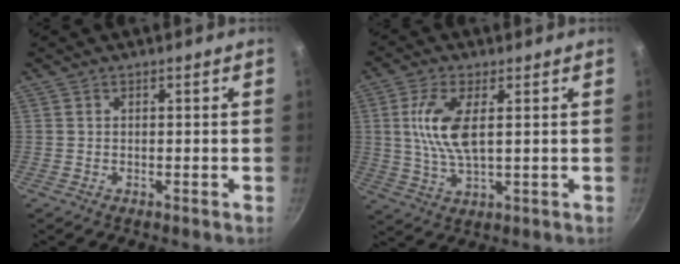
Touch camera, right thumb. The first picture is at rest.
{"total": 9.2, "force": [1.8, 3.7, 8.3], "torque": [-0.171, -0.001, 0.037]}